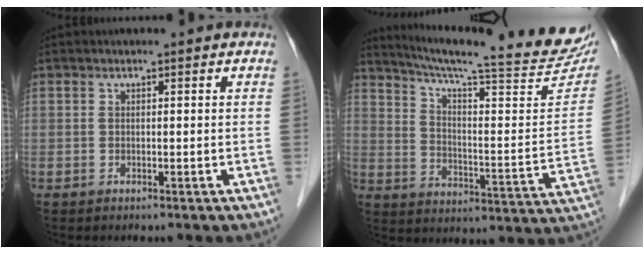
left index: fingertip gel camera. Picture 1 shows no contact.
{"total": 25.5, "force": [22.8, 1.4, 11.4], "torque": [-0.178, -0.069, 0.300]}